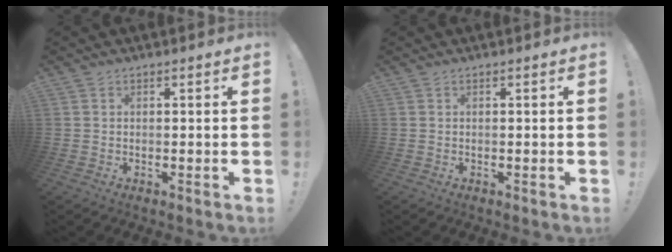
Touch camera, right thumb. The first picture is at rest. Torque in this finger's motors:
{"motor_torque": [-0.02, -0.01, -0.13, 0.12, 0.01]}